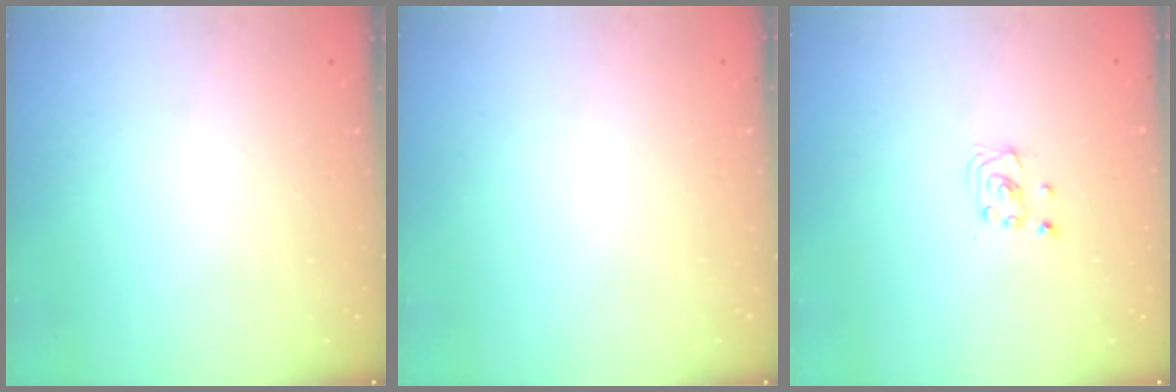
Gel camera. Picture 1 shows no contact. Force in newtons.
{"total": 0.0}
{"total": 2.3, "press": 2.3, "slide": 0.2}